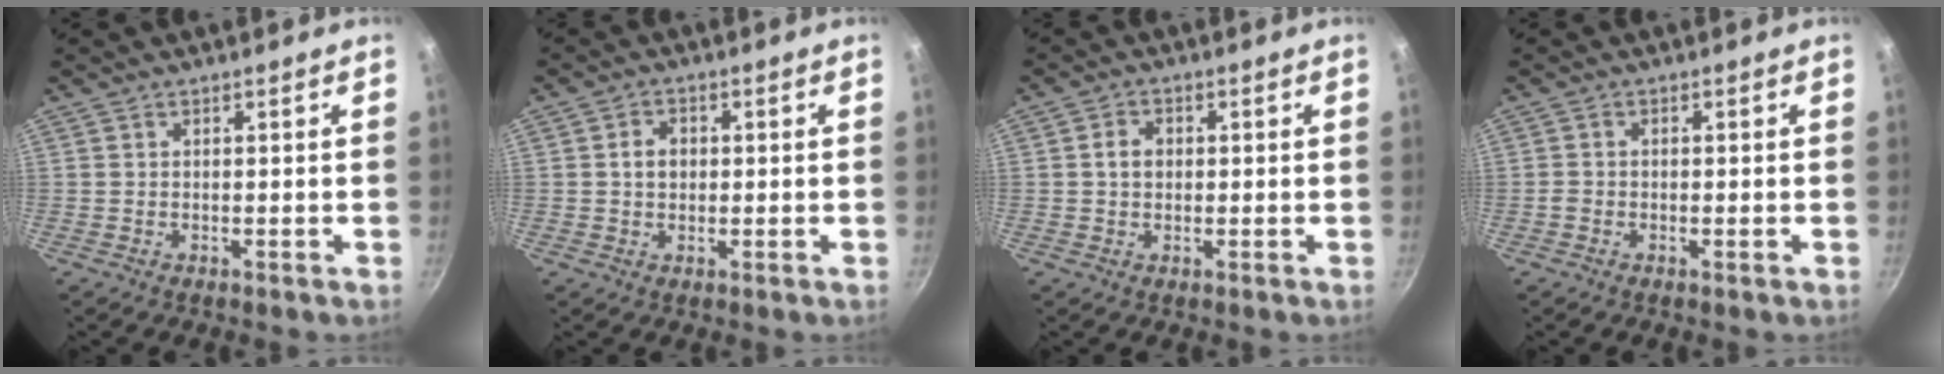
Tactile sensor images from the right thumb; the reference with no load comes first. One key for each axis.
{"total": 3.4, "fx": 0.2, "fy": 2.8, "fz": 2.0, "tx": -0.018, "ty": 0.007, "tz": 0.002}
{"total": 3.2, "fx": 0.2, "fy": 2.6, "fz": 1.9, "tx": -0.019, "ty": 0.008, "tz": 0.001}
{"total": 1.3, "fx": -0.7, "fy": 0.6, "fz": 0.9, "tx": -0.030, "ty": 0.007, "tz": -0.021}